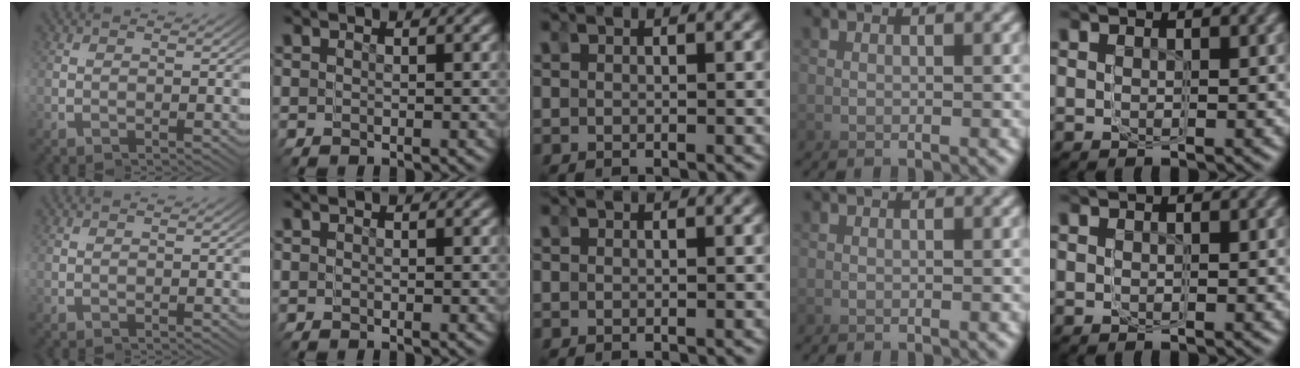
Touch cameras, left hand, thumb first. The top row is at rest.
{}